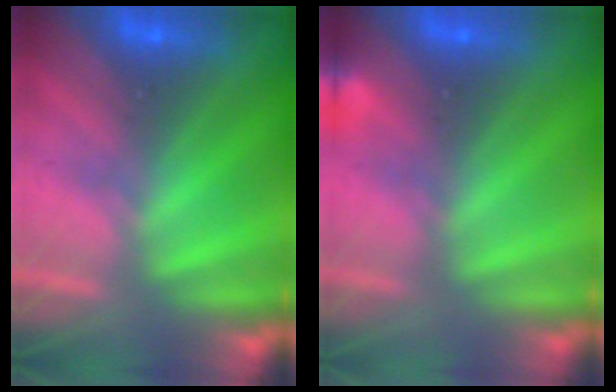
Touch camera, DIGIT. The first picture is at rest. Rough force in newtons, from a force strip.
{"total": 3.2}